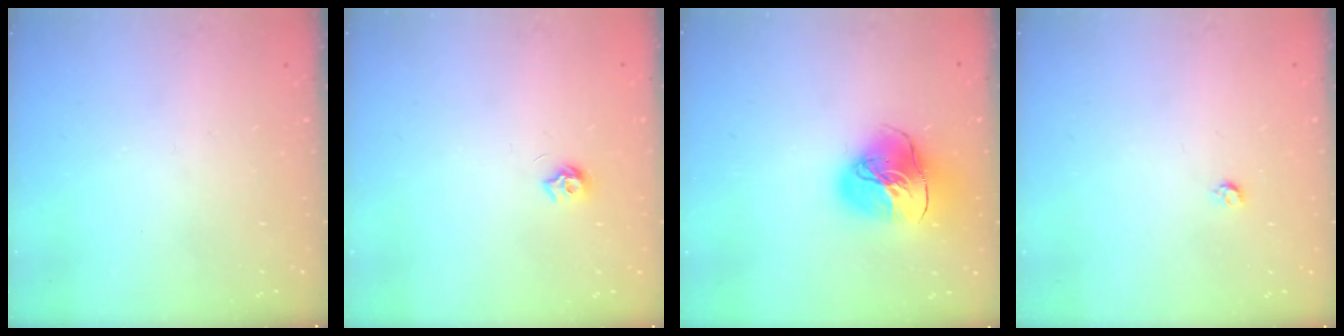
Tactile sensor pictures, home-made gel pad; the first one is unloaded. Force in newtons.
{"total": 6.0, "press": 6.0, "slide": 0.6}
{"total": 16.4, "press": 16.3, "slide": 1.7}
{"total": 3.0, "press": 3.0, "slide": 0.2}